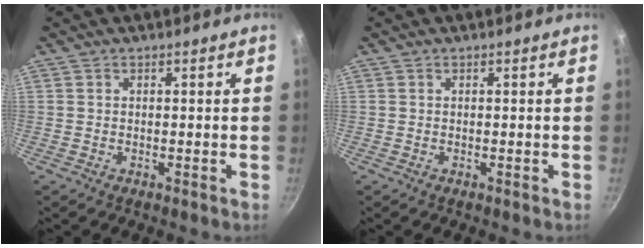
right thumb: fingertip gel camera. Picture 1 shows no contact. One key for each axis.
{"total": 0.0}